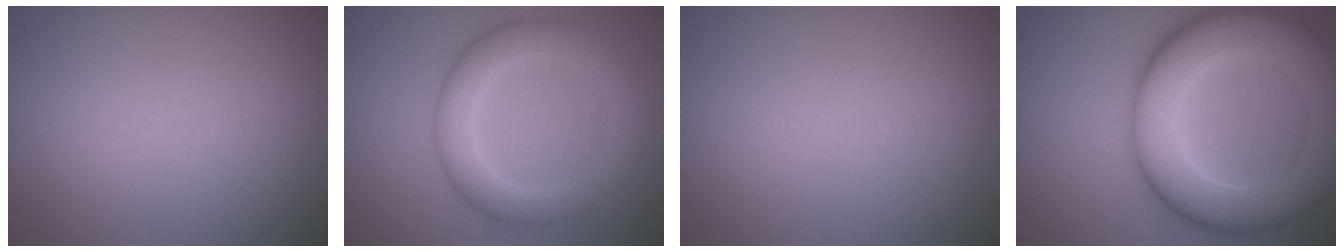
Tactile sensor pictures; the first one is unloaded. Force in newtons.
{"total": 5.2, "press": 5.2, "slide": 0.1}
{"total": 0.0}
{"total": 11.6, "press": 11.6, "slide": 0.5}